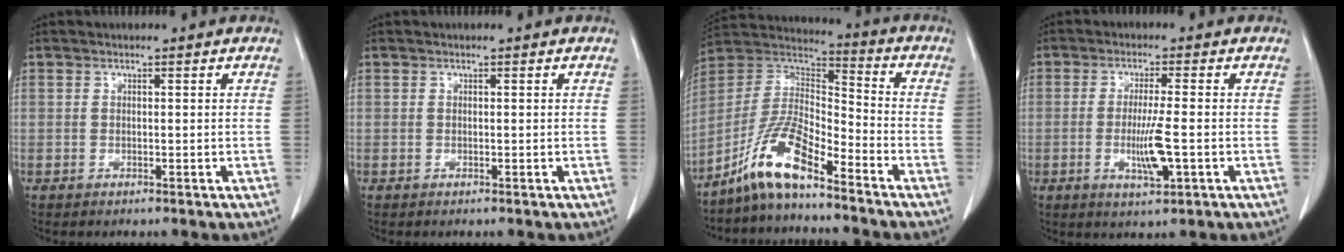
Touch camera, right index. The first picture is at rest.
{"total": 0.0}
{"total": 11.2, "force": [-8.0, 1.8, 7.6], "torque": [-0.167, 0.012, -0.154]}
{"total": 6.0, "force": [-1.3, 0.3, 5.8], "torque": [-0.105, -0.011, -0.018]}